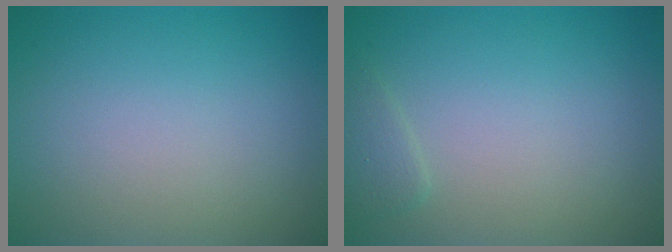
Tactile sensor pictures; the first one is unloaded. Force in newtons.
{"total": 1.1, "press": 1.1, "slide": 0.1}